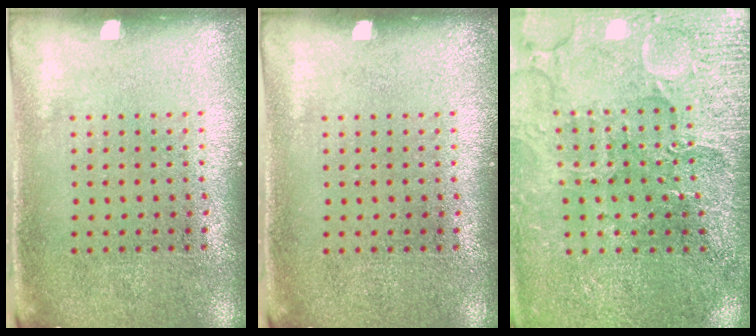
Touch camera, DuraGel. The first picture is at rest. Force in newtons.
{"total": 0.0}
{"total": 3.4, "press": 3.4, "slide": 0.4}